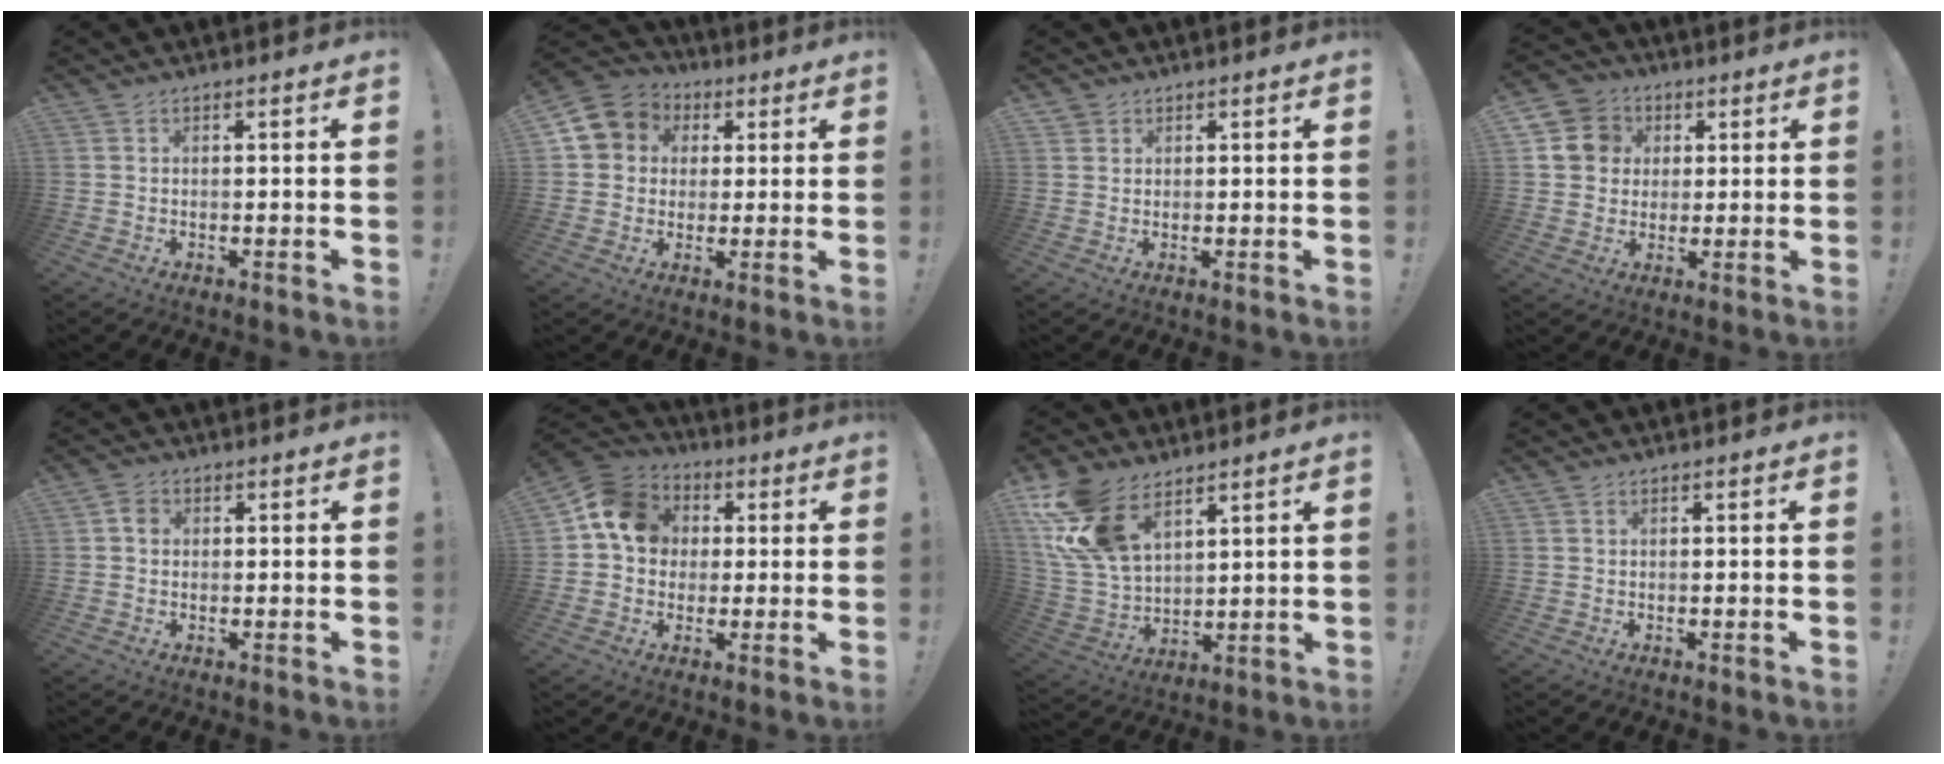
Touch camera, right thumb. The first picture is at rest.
{"total": 9.0, "force": [2.2, 8.3, 2.8], "torque": [-0.037, -0.003, 0.048]}
{"total": 1.7, "force": [1.2, 1.1, -0.1], "torque": [0.007, -0.008, 0.022]}
{"total": 10.7, "force": [2.5, 9.8, 3.4], "torque": [-0.044, 0.001, 0.055]}
{"total": 2.7, "force": [0.2, 2.4, 1.3], "torque": [-0.011, 0.002, 0.003]}
{"total": 12.7, "force": [2.6, 10.9, 6.1], "torque": [-0.088, 0.007, 0.053]}
{"total": 17.6, "force": [9.9, 10.4, 10.2], "torque": [-0.212, -0.050, 0.188]}
{"total": 0.0}